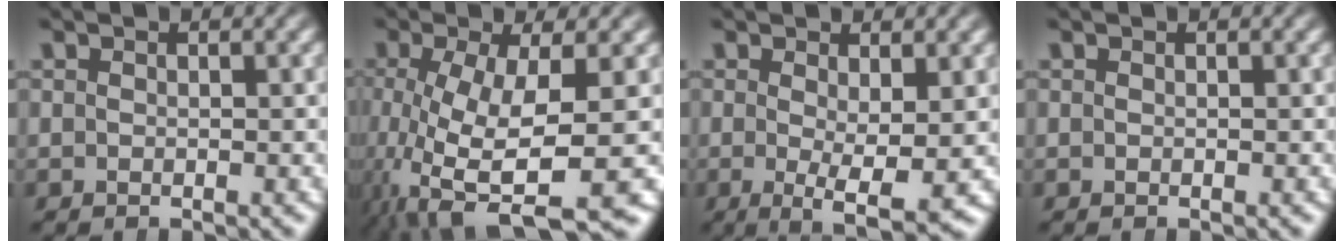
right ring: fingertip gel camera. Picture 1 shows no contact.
{"total": 9.0, "force": [-3.0, 4.1, 7.5], "torque": [-0.156, -0.041, -0.023]}
{"total": 4.4, "force": [-1.4, 1.0, 4.1], "torque": [-0.069, -0.037, -0.009]}
{"total": 0.0}